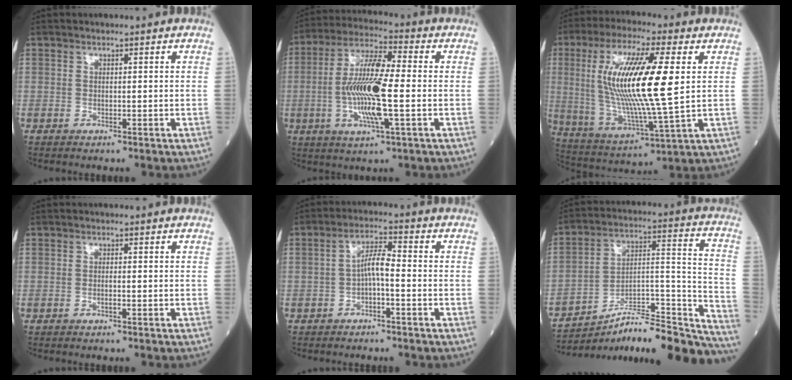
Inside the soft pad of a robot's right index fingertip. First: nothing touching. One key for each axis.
{"total": 12.8, "fx": -1.7, "fy": 1.7, "fz": 12.6, "tx": -0.249, "ty": -0.002, "tz": -0.035}
{"total": 18.7, "fx": 3.2, "fy": 1.9, "fz": 18.3, "tx": -0.372, "ty": -0.005, "tz": 0.055}
{"total": 0.7, "fx": -0.3, "fy": 0.0, "fz": 0.7, "tx": -0.014, "ty": 0.001, "tz": -0.006}
{"total": 4.2, "fx": -1.0, "fy": 0.8, "fz": 4.0, "tx": -0.072, "ty": 0.013, "tz": -0.019}
{"total": 24.9, "fx": -22.0, "fy": 3.5, "fz": 11.2, "tx": -0.107, "ty": 0.035, "tz": -0.329}